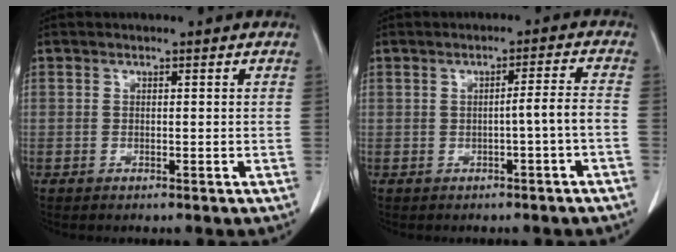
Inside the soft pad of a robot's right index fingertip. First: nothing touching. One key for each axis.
{"total": 3.1, "fx": -1.1, "fy": -0.5, "fz": 2.8, "tx": -0.037, "ty": 0.007, "tz": -0.018}